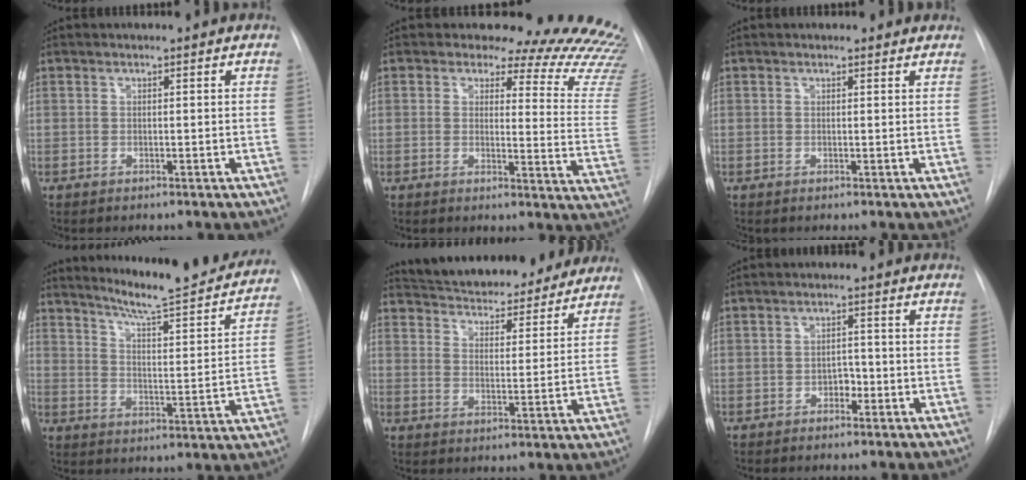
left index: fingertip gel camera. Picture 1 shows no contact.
{"total": 18.8, "force": [17.8, 4.3, 4.4], "torque": [-0.019, -0.123, 0.159]}
{"total": 1.3, "force": [1.2, 0.5, 0.0], "torque": [-0.007, -0.001, 0.006]}
{"total": 20.0, "force": [18.4, 0.8, 7.9], "torque": [-0.118, -0.056, 0.244]}
{"total": 22.2, "force": [20.2, 6.0, 6.9], "torque": [-0.114, 0.004, 0.272]}
{"total": 2.0, "force": [-1.0, 1.3, 1.2], "torque": [-0.011, 0.007, -0.016]}